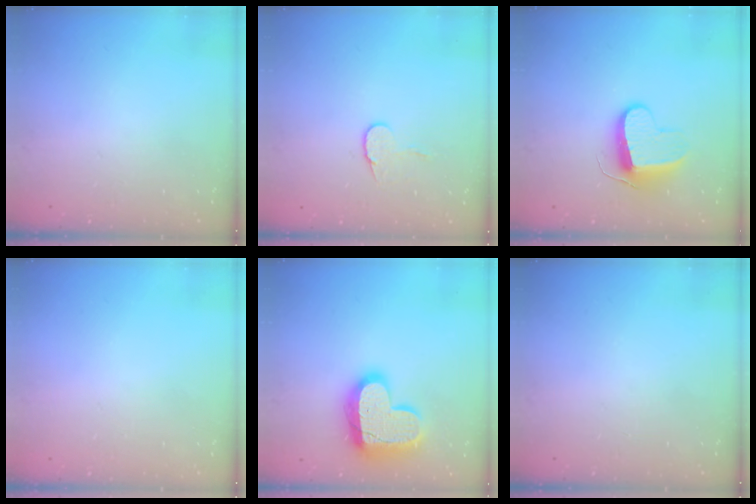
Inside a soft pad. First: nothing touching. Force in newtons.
{"total": 7.3, "press": 7.3, "slide": 0.4}
{"total": 10.2, "press": 10.2, "slide": 0.3}
{"total": 0.6, "press": 0.6, "slide": 0.2}
{"total": 18.0, "press": 17.9, "slide": 1.3}
{"total": 0.0}